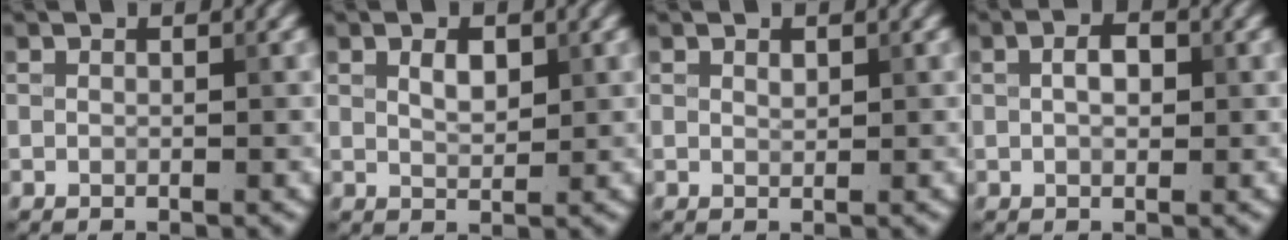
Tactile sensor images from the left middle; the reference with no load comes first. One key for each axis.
{"total": 1.9, "fx": 0.8, "fy": 1.0, "fz": 1.5, "tx": -0.028, "ty": 0.001, "tz": 0.016}
{"total": 0.6, "fx": 0.4, "fy": 0.3, "fz": 0.4, "tx": -0.008, "ty": -0.001, "tz": 0.009}
{"total": 2.5, "fx": 0.4, "fy": 1.4, "fz": 2.0, "tx": -0.029, "ty": 0.001, "tz": 0.002}